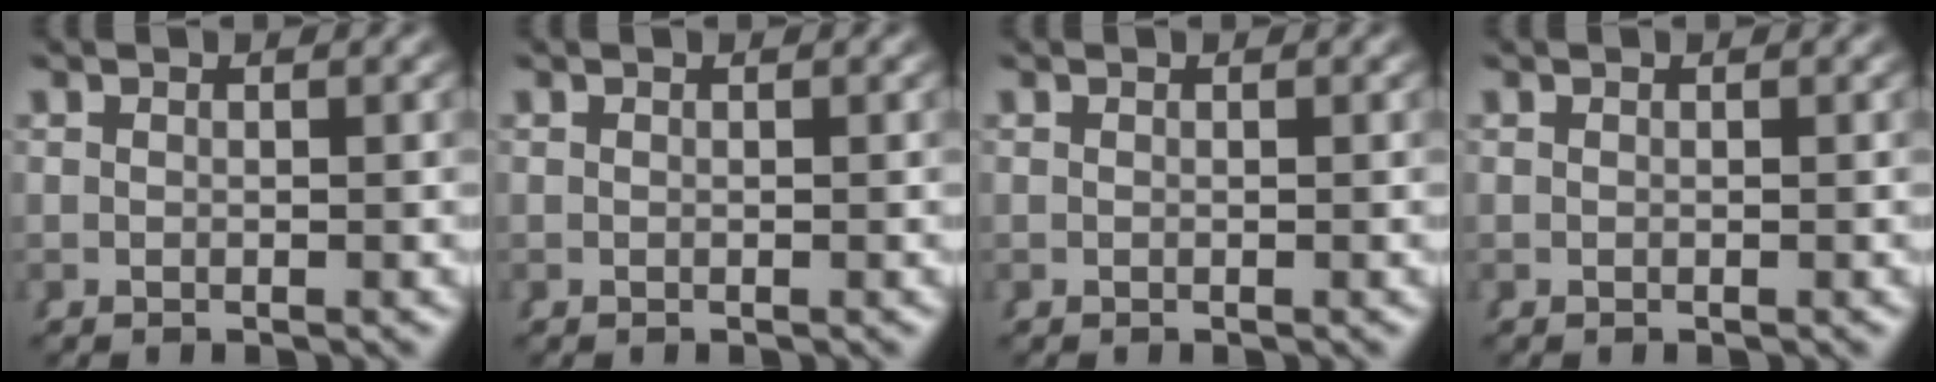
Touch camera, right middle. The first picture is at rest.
{"total": 0.0}
{"total": 0.0}
{"total": 0.0}